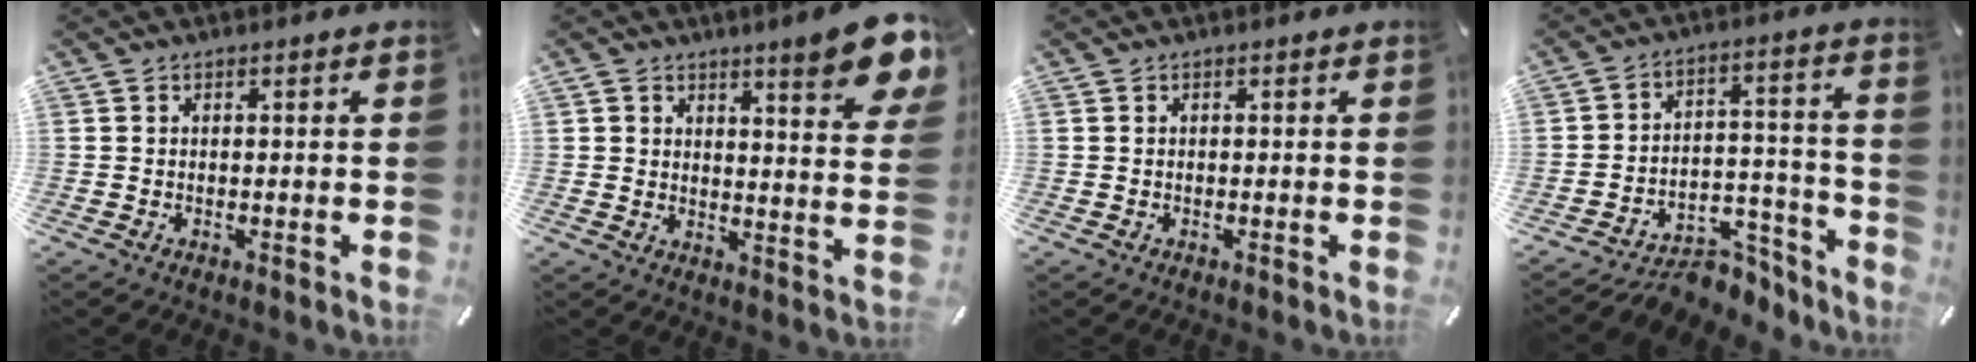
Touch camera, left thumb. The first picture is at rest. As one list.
[{"total": 10.9, "force": [7.2, 3.2, 7.6], "torque": [-0.101, -0.046, 0.122]}, {"total": 0.0}, {"total": 8.9, "force": [-5.1, 6.6, 3.1], "torque": [-0.022, 0.022, -0.082]}]